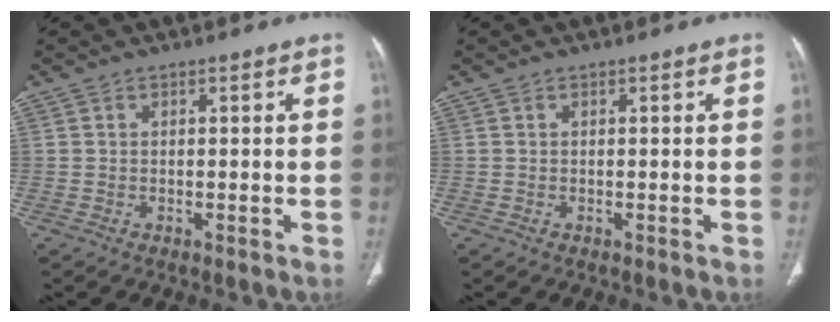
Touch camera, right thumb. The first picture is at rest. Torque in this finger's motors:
{"motor_torque": [0.49, 0.32, 0.10, -0.06, 0.04]}